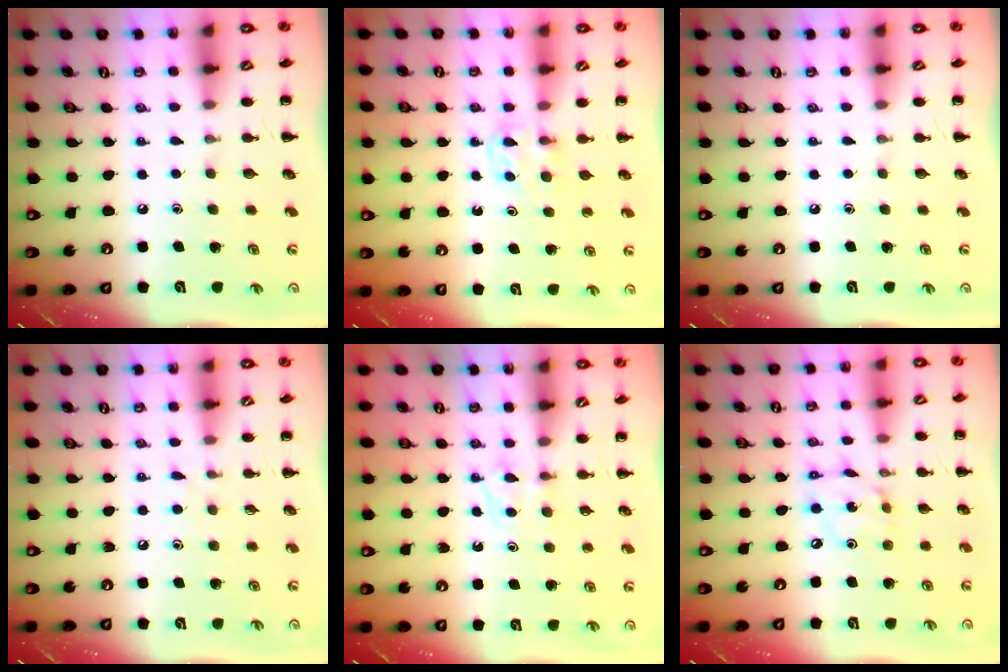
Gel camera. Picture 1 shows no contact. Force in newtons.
{"total": 3.6, "press": 3.3, "slide": 1.3}
{"total": 0.0}
{"total": 5.2, "press": 4.9, "slide": 1.7}
{"total": 4.1, "press": 3.8, "slide": 1.5}
{"total": 4.0, "press": 4.0, "slide": 0.5}